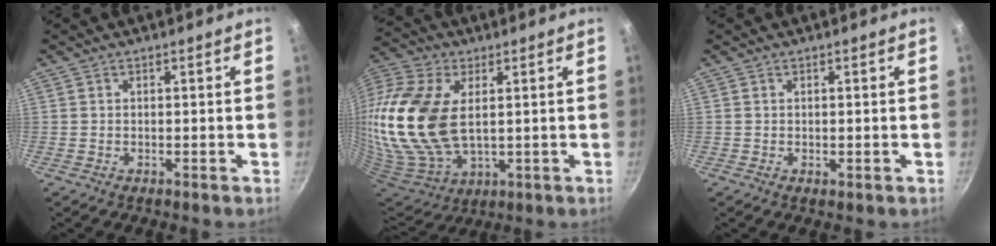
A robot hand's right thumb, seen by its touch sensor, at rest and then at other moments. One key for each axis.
{"total": 24.9, "fx": 3.5, "fy": 15.0, "fz": 19.6, "tx": -0.423, "ty": -0.020, "tz": 0.068}
{"total": 0.8, "fx": -0.1, "fy": 0.3, "fz": 0.7, "tx": -0.010, "ty": -0.002, "tz": -0.002}